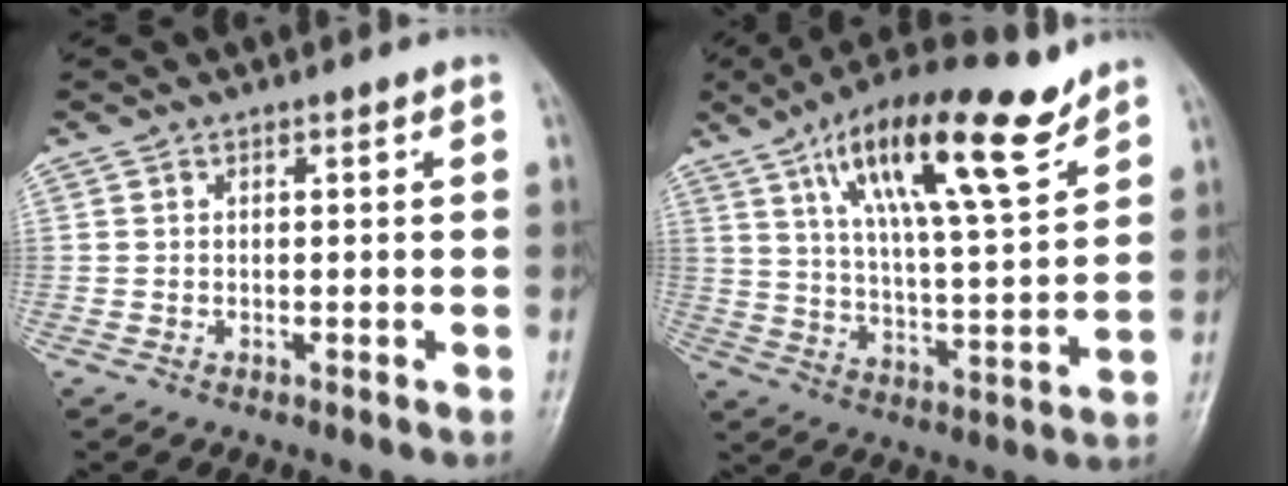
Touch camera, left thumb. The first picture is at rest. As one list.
[{"total": 19.6, "force": [11.6, 5.2, 14.9], "torque": [-0.226, -0.041, 0.199]}]